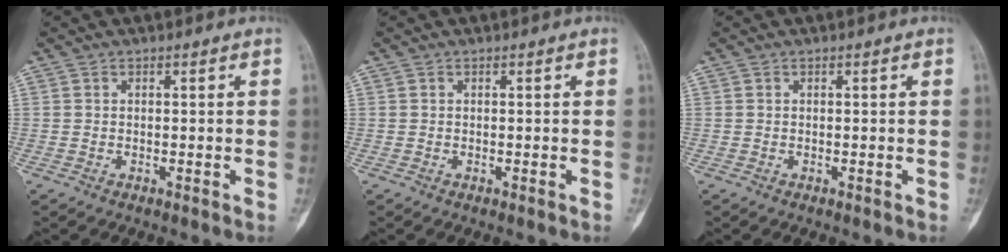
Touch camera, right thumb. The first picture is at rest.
{"total": 0.0}
{"total": 0.0}